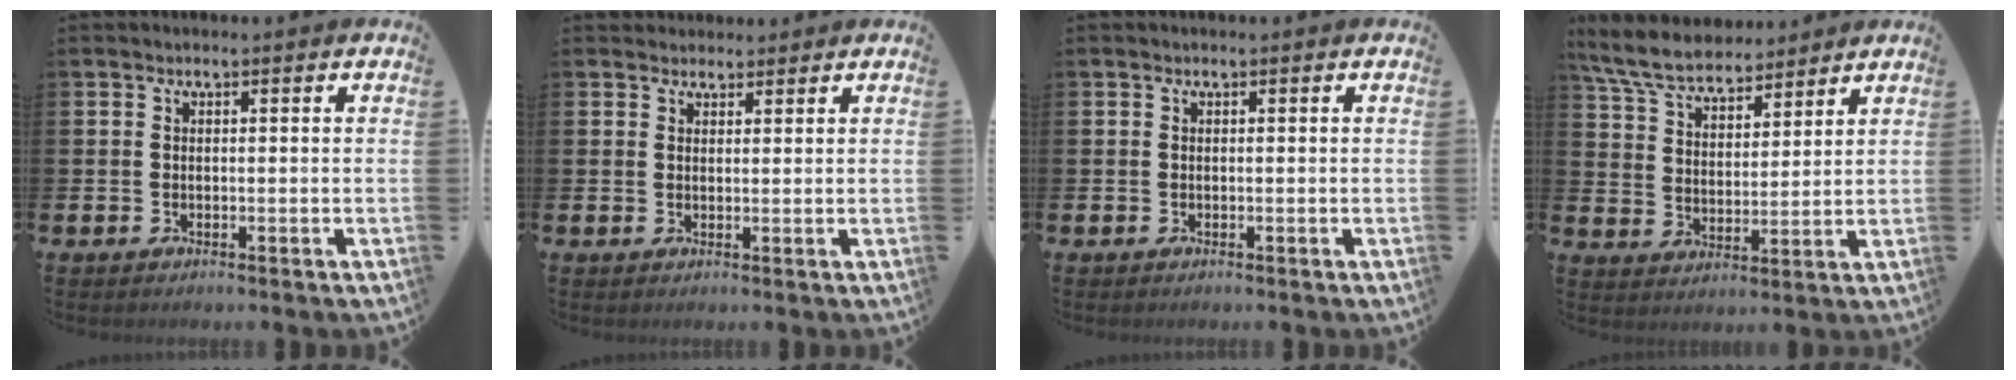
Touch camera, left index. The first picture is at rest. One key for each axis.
{"total": 2.2, "fx": 2.1, "fy": 0.7, "fz": -0.2, "tx": 0.011, "ty": -0.007, "tz": 0.037}
{"total": 0.0}
{"total": 7.6, "fx": 7.1, "fy": 2.0, "fz": 2.0, "tx": -0.071, "ty": -0.028, "tz": 0.131}